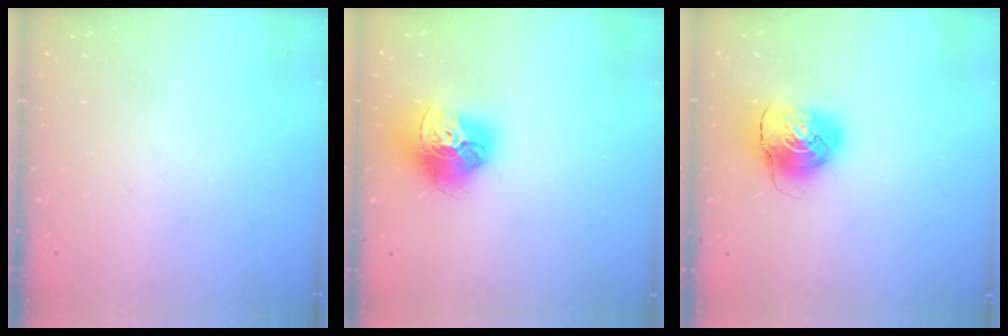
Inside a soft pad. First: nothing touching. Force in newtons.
{"total": 16.6, "press": 16.6, "slide": 1.6}
{"total": 10.3, "press": 10.3, "slide": 0.5}